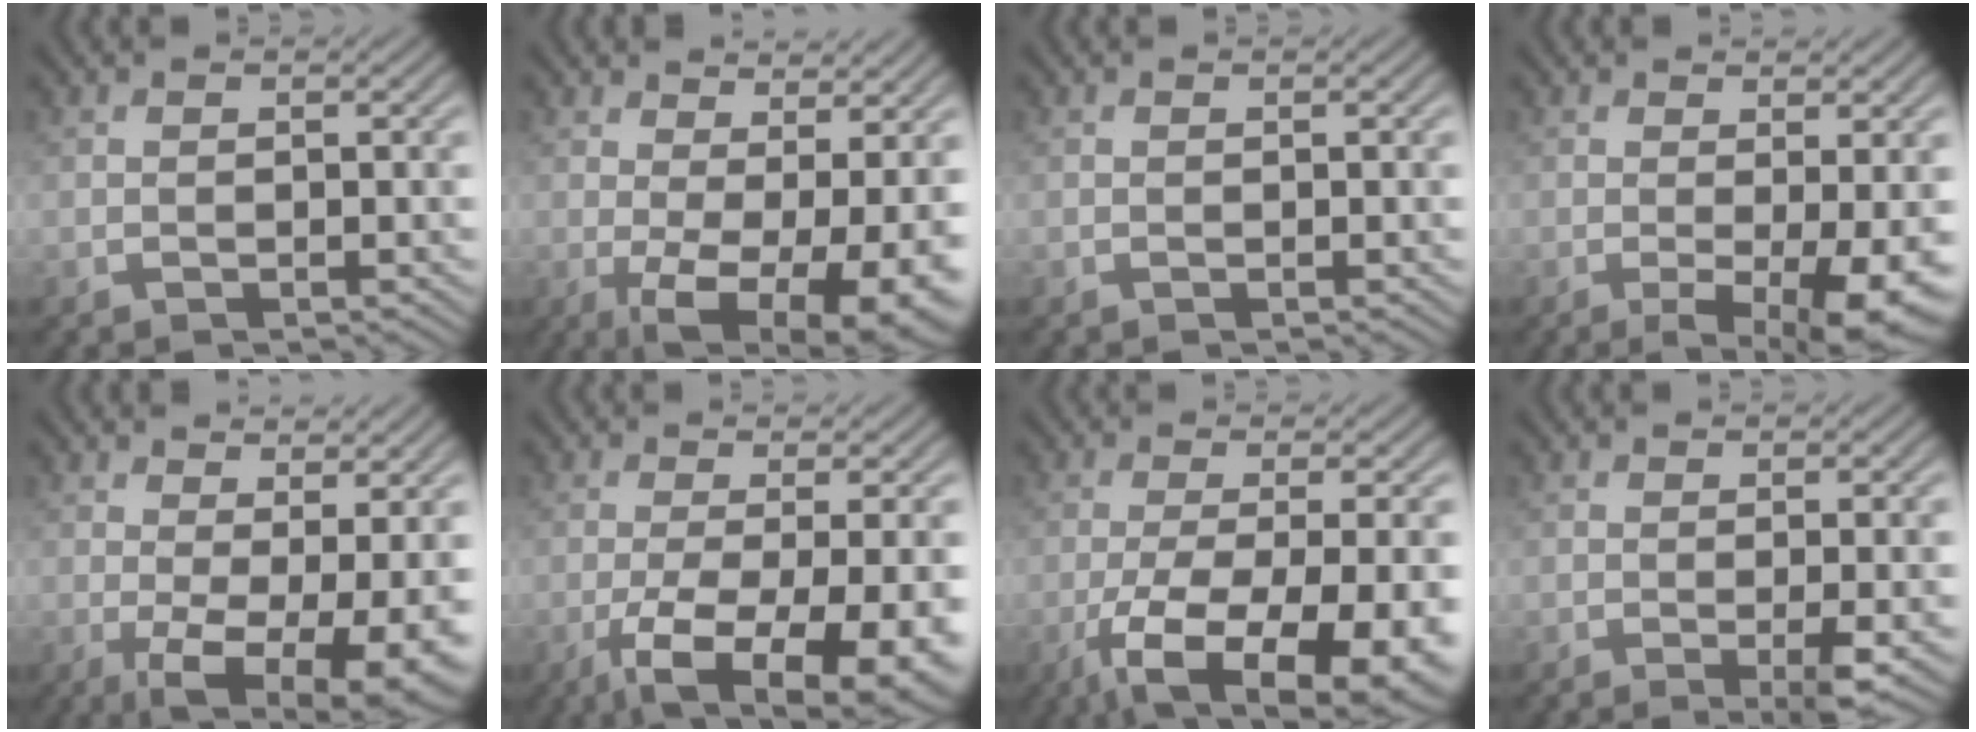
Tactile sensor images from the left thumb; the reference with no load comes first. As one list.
[{"total": 10.6, "force": [-0.6, 4.4, 9.6], "torque": [-0.148, -0.006, 0.000]}, {"total": 0.0}, {"total": 6.0, "force": [-1.1, 1.2, 5.7], "torque": [-0.089, -0.008, -0.014]}, {"total": 9.4, "force": [-0.8, 3.7, 8.6], "torque": [-0.132, -0.010, -0.007]}, {"total": 11.9, "force": [-4.8, 3.9, 10.2], "torque": [-0.175, -0.022, -0.066]}, {"total": 13.8, "force": [-6.1, 4.7, 11.5], "torque": [-0.207, -0.030, -0.085]}, {"total": 2.7, "force": [-0.7, 0.2, 2.6], "torque": [-0.051, -0.003, -0.016]}]